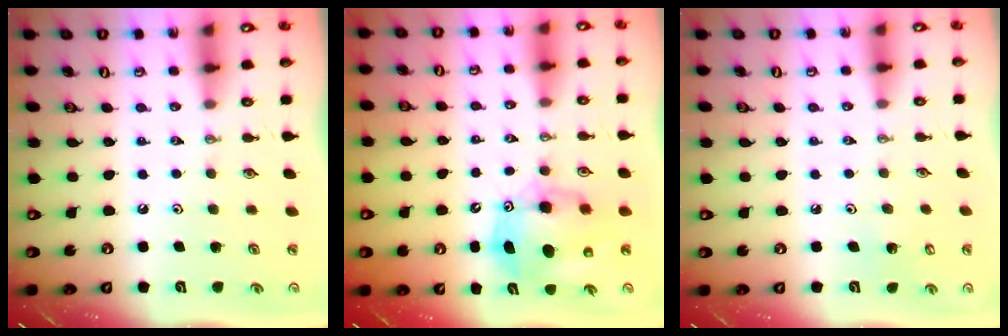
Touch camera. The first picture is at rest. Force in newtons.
{"total": 9.4, "press": 9.1, "slide": 2.4}
{"total": 4.4, "press": 4.3, "slide": 0.4}